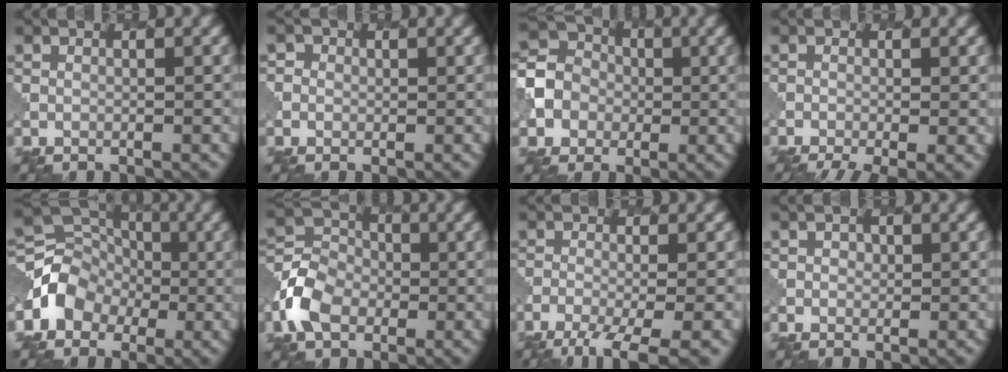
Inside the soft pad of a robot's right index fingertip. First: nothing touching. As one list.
[{"total": 1.7, "force": [0.0, 1.7, 0.1], "torque": [0.011, 0.005, -0.008]}, {"total": 4.7, "force": [-0.5, 4.4, 1.5], "torque": [-0.034, 0.005, -0.016]}, {"total": 3.7, "force": [-2.2, 1.2, 2.8], "torque": [-0.044, -0.012, -0.027]}, {"total": 4.3, "force": [-1.2, 3.9, 1.3], "torque": [-0.019, 0.004, -0.030]}, {"total": 5.4, "force": [-1.9, 4.2, 2.9], "torque": [-0.066, 0.002, -0.044]}, {"total": 5.3, "force": [-3.5, 1.3, 3.9], "torque": [-0.064, -0.013, -0.064]}, {"total": 0.8, "force": [0.4, 0.7, 0.1], "torque": [0.000, -0.004, 0.009]}]